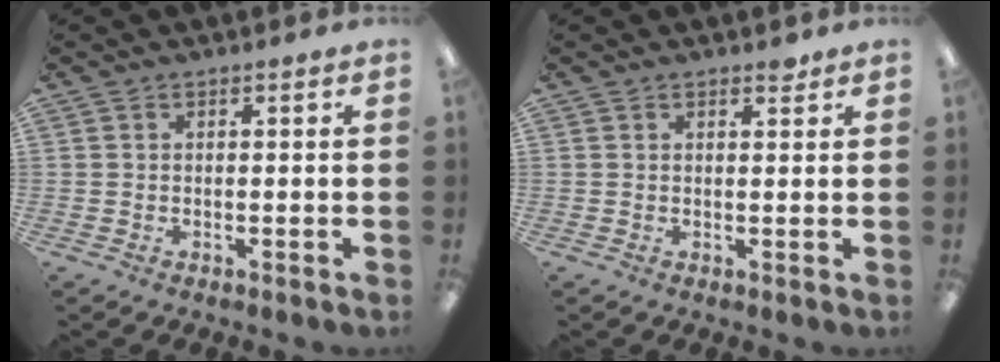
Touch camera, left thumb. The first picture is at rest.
{"total": 1.7, "force": [1.4, 0.6, 0.8], "torque": [0.007, -0.010, 0.020]}